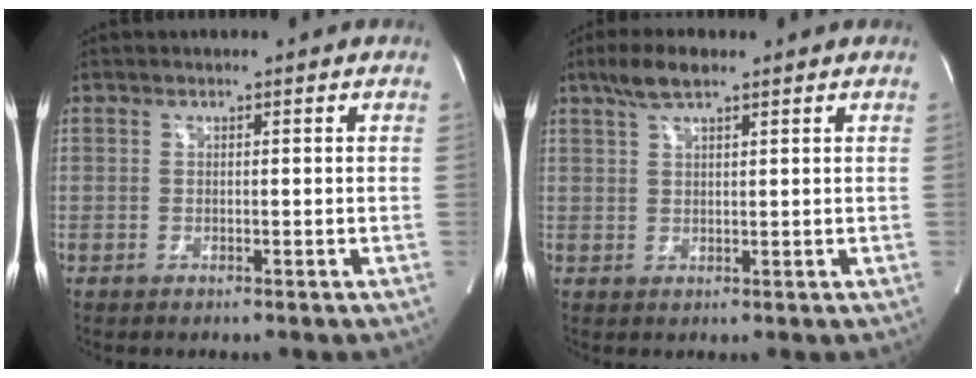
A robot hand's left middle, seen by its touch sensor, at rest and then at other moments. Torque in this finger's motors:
{"motor_torque": [0.38, -0.07, 0.00, 0.02]}